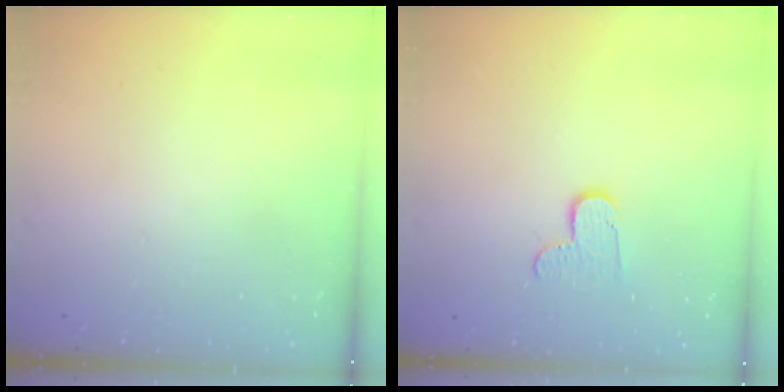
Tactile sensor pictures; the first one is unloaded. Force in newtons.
{"total": 7.7, "press": 7.6, "slide": 0.4}